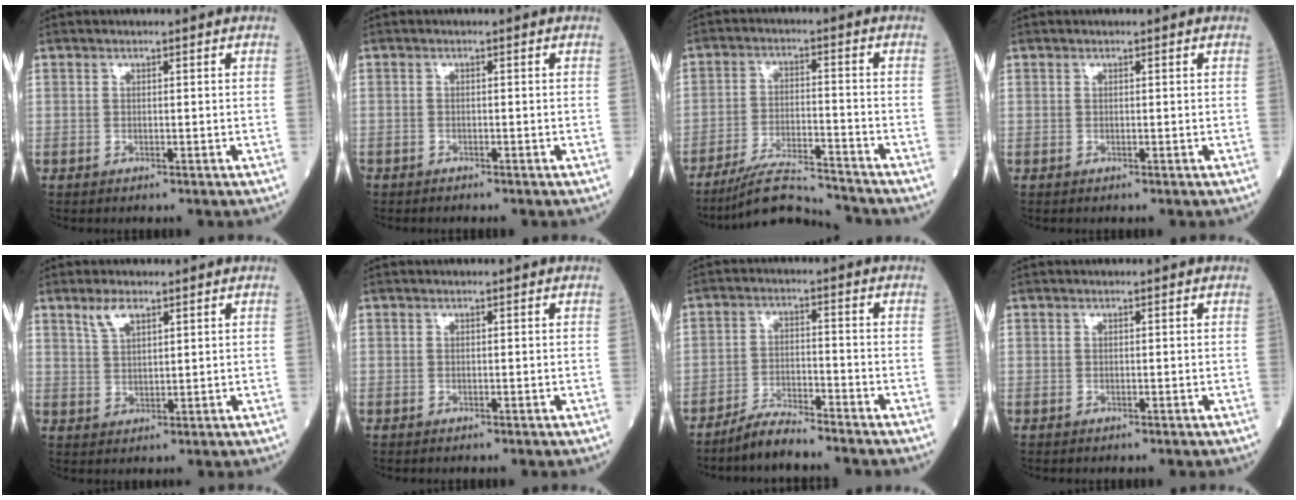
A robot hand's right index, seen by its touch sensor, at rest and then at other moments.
{"total": 1.1, "force": [-1.0, 0.4, 0.3], "torque": [-0.010, -0.001, -0.018]}
{"total": 9.0, "force": [-8.7, -0.2, 2.3], "torque": [-0.042, -0.005, -0.158]}
{"total": 0.0}
{"total": 3.7, "force": [2.6, 1.3, 2.4], "torque": [-0.052, 0.004, 0.054]}
{"total": 0.0}
{"total": 5.2, "force": [-4.8, 0.3, 1.9], "torque": [-0.033, -0.014, -0.094]}
{"total": 0.0}